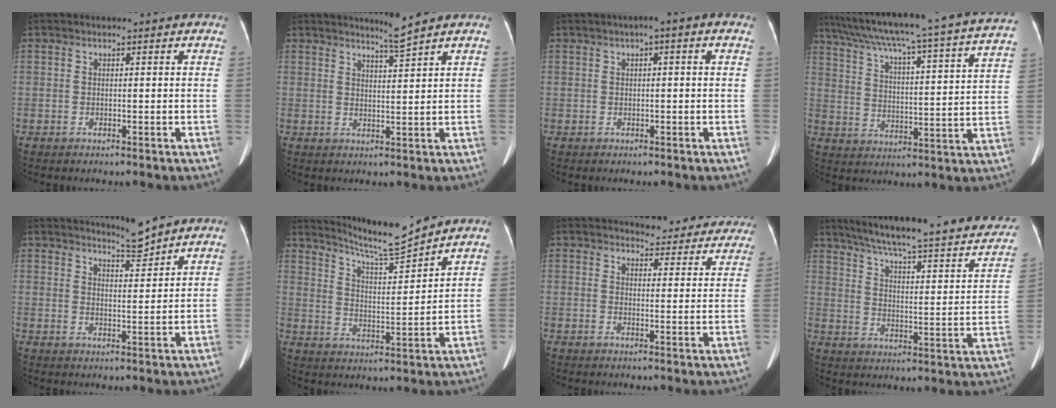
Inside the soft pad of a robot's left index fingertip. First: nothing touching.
{"total": 2.7, "force": [2.2, -1.4, 0.5], "torque": [-0.021, -0.017, 0.048]}
{"total": 2.2, "force": [0.6, 0.2, 2.1], "torque": [-0.029, 0.015, 0.008]}
{"total": 29.2, "force": [25.2, 0.5, 14.7], "torque": [-0.239, -0.040, 0.329]}
{"total": 3.4, "force": [3.3, -0.8, 0.4], "torque": [-0.014, -0.013, 0.063]}
{"total": 9.1, "force": [8.7, -1.4, 2.4], "torque": [-0.055, -0.014, 0.156]}
{"total": 12.4, "force": [11.9, 3.3, 1.4], "torque": [0.020, -0.023, 0.114]}
{"total": 27.6, "force": [22.2, 3.9, 15.9], "torque": [-0.234, -0.014, 0.281]}